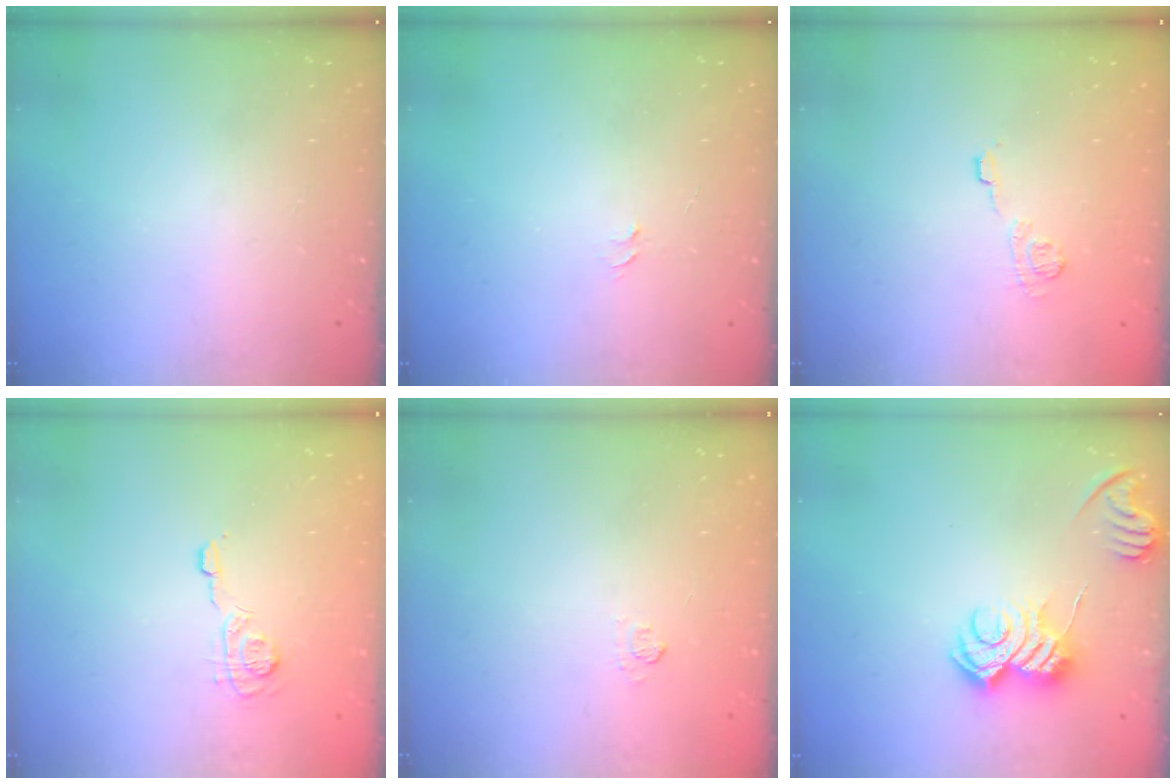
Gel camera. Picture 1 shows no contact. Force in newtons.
{"total": 3.5, "press": 3.5, "slide": 0.3}
{"total": 8.0, "press": 7.9, "slide": 1.0}
{"total": 8.1, "press": 8.1, "slide": 0.7}
{"total": 5.2, "press": 5.1, "slide": 1.2}
{"total": 9.8, "press": 9.8, "slide": 0.2}